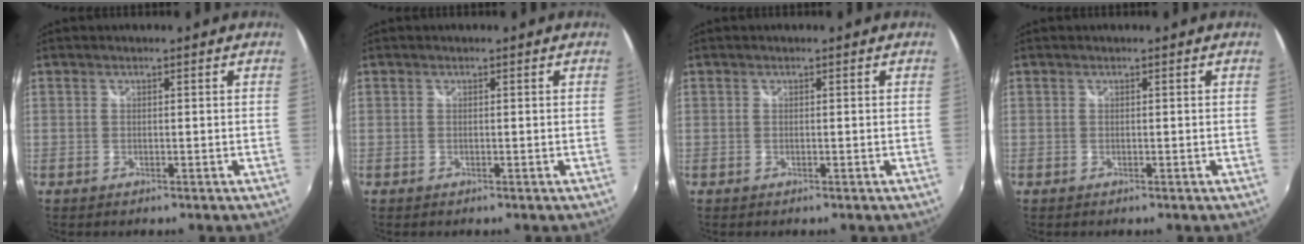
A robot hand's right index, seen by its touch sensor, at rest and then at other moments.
{"total": 0.0}
{"total": 0.0}
{"total": 0.0}